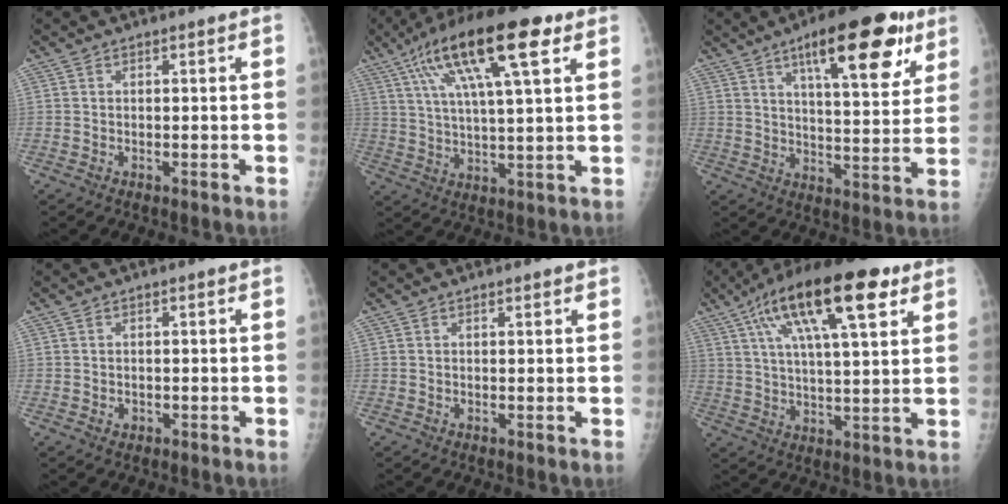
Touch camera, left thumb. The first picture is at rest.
{"total": 18.9, "force": [9.0, 4.8, 15.9], "torque": [-0.273, 0.001, 0.149]}
{"total": 18.4, "force": [10.0, 5.9, 14.3], "torque": [-0.168, -0.035, 0.145]}
{"total": 0.9, "force": [-0.2, 0.8, 0.4], "torque": [-0.003, 0.001, 0.000]}
{"total": 0.9, "force": [0.7, 0.2, 0.5], "torque": [-0.005, -0.002, 0.009]}
{"total": 20.3, "force": [9.9, 6.4, 16.5], "torque": [-0.268, -0.004, 0.160]}